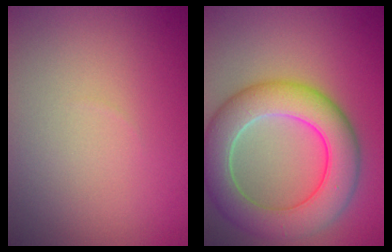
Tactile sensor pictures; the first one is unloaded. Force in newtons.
{"total": 8.2, "press": 8.2, "slide": 0.4}